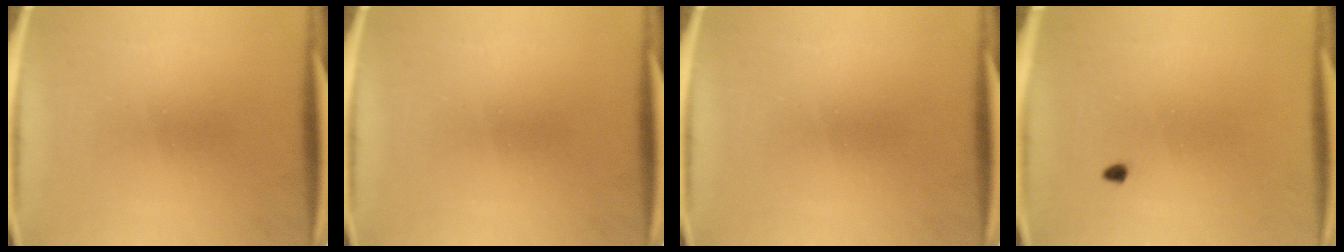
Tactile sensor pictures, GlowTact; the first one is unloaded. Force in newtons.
{"total": 0.0}
{"total": 0.0}
{"total": 0.7}